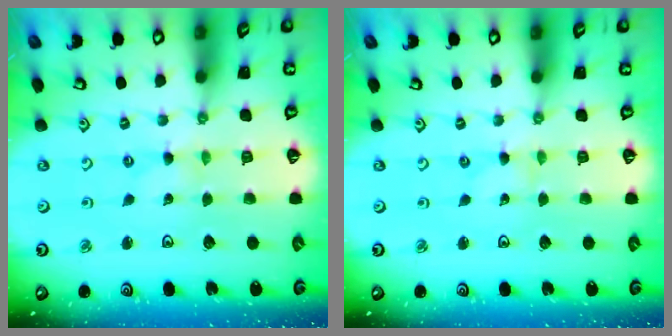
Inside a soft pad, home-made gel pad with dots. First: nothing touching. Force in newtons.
{"total": 0.0}